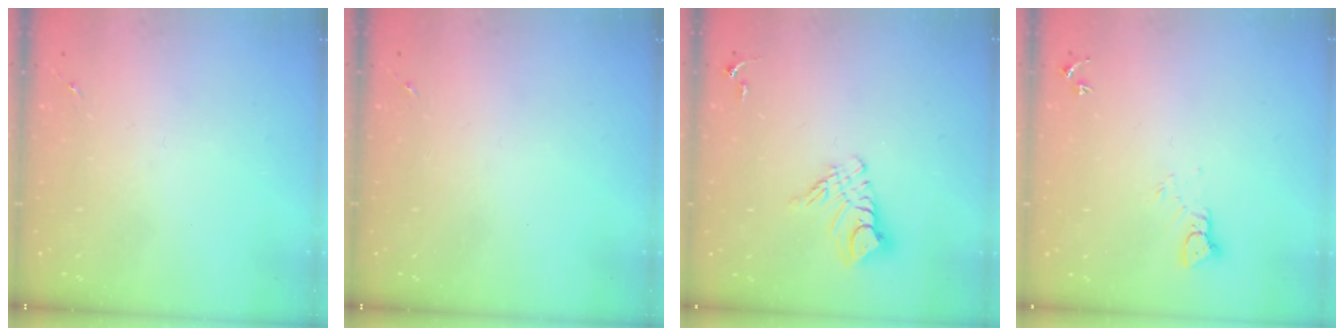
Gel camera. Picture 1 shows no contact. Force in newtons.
{"total": 0.0}
{"total": 9.8, "press": 9.8, "slide": 0.9}
{"total": 3.1, "press": 3.1, "slide": 0.1}